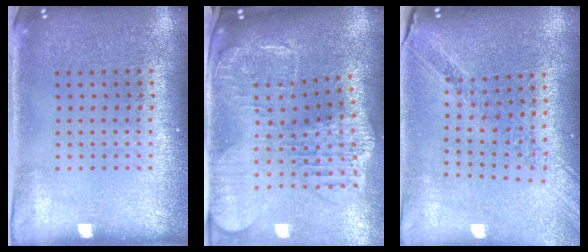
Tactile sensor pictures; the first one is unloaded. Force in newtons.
{"total": 2.9, "press": 2.4, "slide": 1.5}
{"total": 1.0, "press": 1.0, "slide": 0.2}